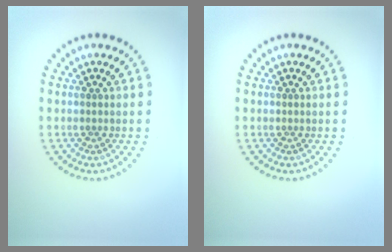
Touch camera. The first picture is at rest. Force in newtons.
{"total": 0.0}